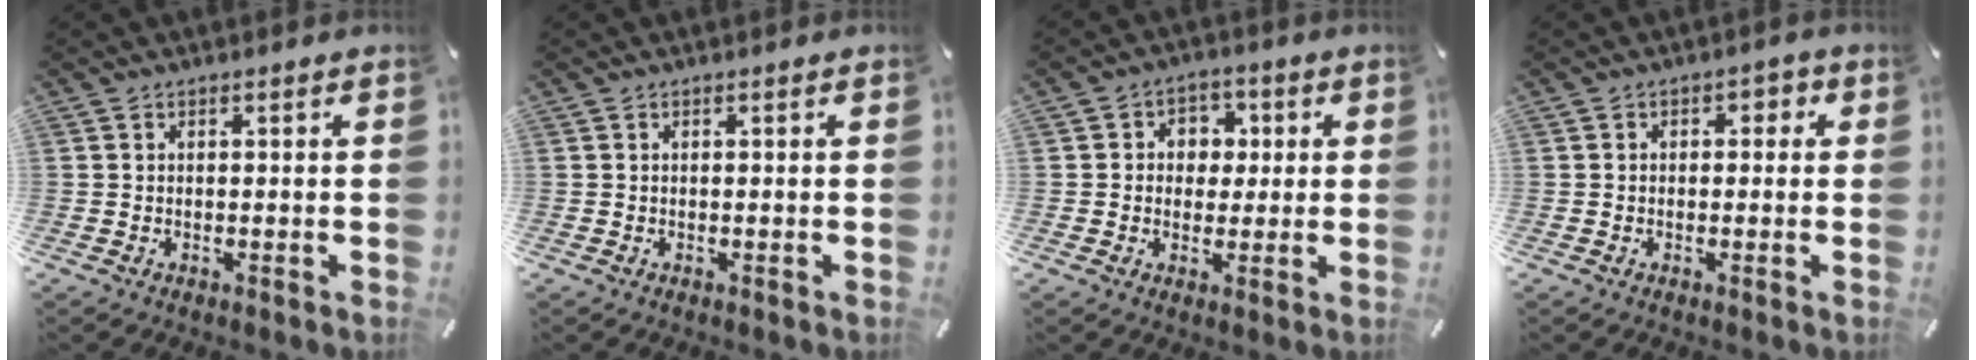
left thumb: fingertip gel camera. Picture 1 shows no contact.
{"total": 0.0}
{"total": 5.6, "force": [0.1, 5.2, 2.0], "torque": [-0.026, 0.011, -0.006]}
{"total": 1.9, "force": [-0.5, 1.5, 1.1], "torque": [-0.013, 0.008, -0.015]}